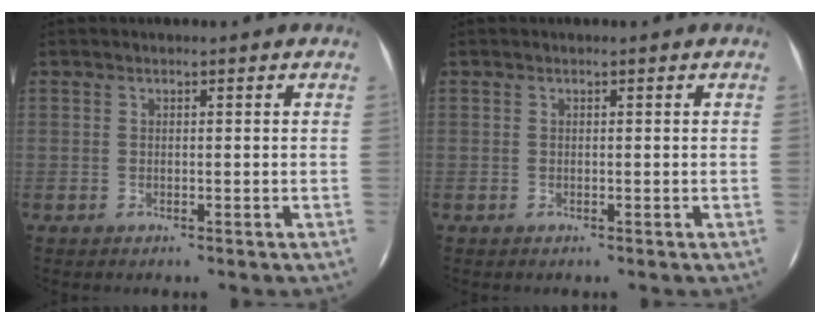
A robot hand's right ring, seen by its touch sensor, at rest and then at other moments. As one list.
[{"total": 0.0}]